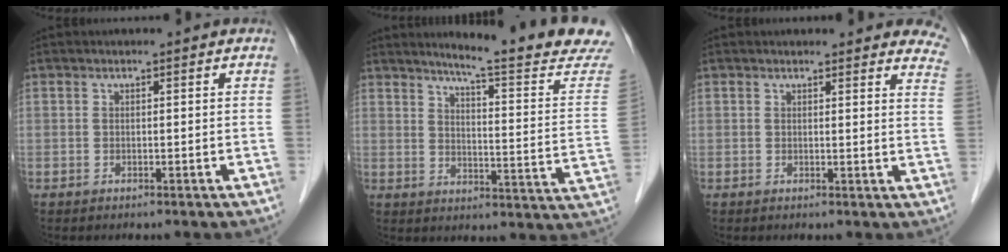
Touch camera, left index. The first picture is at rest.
{"total": 17.6, "force": [15.7, -1.1, 7.8], "torque": [-0.106, -0.084, 0.185]}
{"total": 10.8, "force": [10.2, 2.4, 2.4], "torque": [0.014, -0.031, 0.077]}